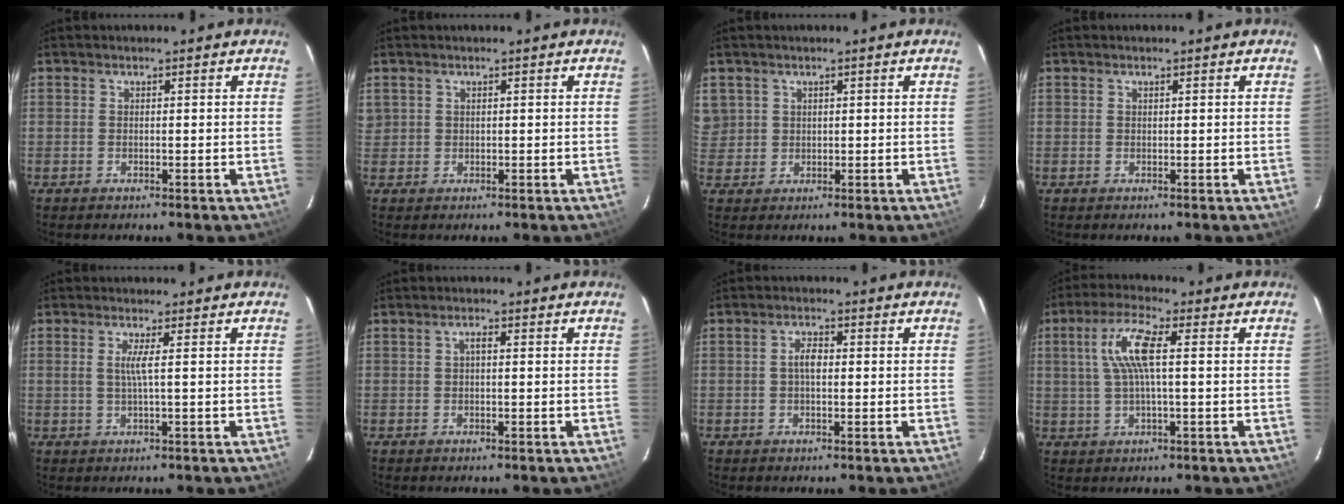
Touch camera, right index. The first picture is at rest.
{"total": 1.3, "force": [0.6, 1.2, 0.2], "torque": [0.004, 0.007, 0.009]}
{"total": 4.7, "force": [1.7, 4.3, 0.7], "torque": [-0.006, 0.011, 0.039]}
{"total": 0.0}
{"total": 2.1, "force": [0.3, -0.6, 2.0], "torque": [-0.038, 0.000, 0.006]}
{"total": 1.1, "force": [0.0, 0.4, 1.0], "torque": [-0.019, 0.007, -0.002]}
{"total": 2.4, "force": [-0.1, 1.1, 2.1], "torque": [-0.041, 0.008, -0.001]}
{"total": 8.0, "force": [1.3, 1.5, 7.7], "torque": [-0.150, 0.012, 0.026]}